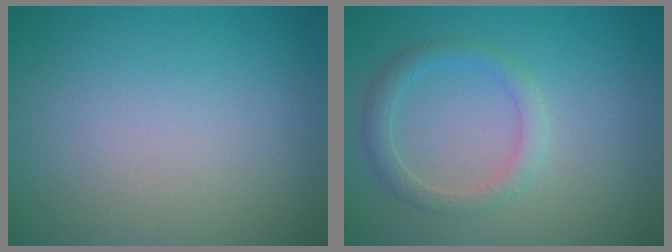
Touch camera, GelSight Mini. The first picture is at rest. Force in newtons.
{"total": 2.1, "press": 2.1, "slide": 0.1}